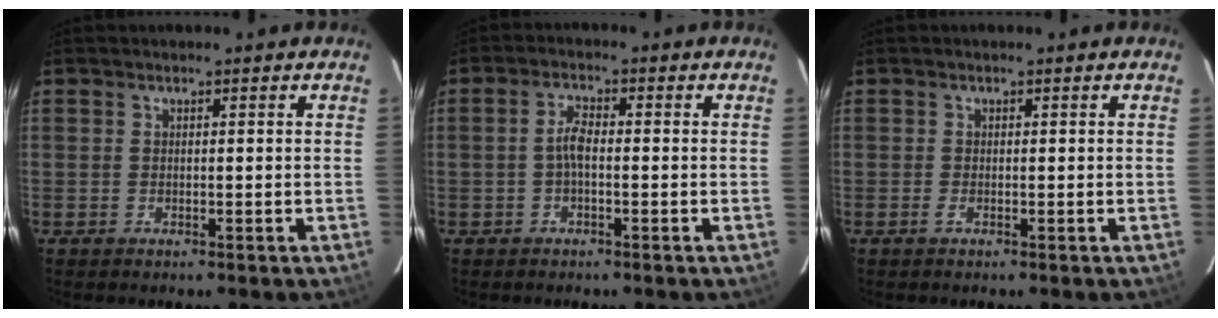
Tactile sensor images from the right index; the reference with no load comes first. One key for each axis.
{"total": 2.7, "fx": -0.7, "fy": 0.9, "fz": 2.4, "tx": -0.053, "ty": 0.009, "tz": -0.015}
{"total": 0.5, "fx": -0.3, "fy": 0.1, "fz": 0.5, "tx": -0.009, "ty": 0.000, "tz": -0.007}